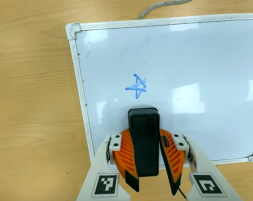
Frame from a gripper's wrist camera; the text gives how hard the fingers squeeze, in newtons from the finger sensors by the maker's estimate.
{"total": 10.3, "left": 9.4, "right": 11.2}